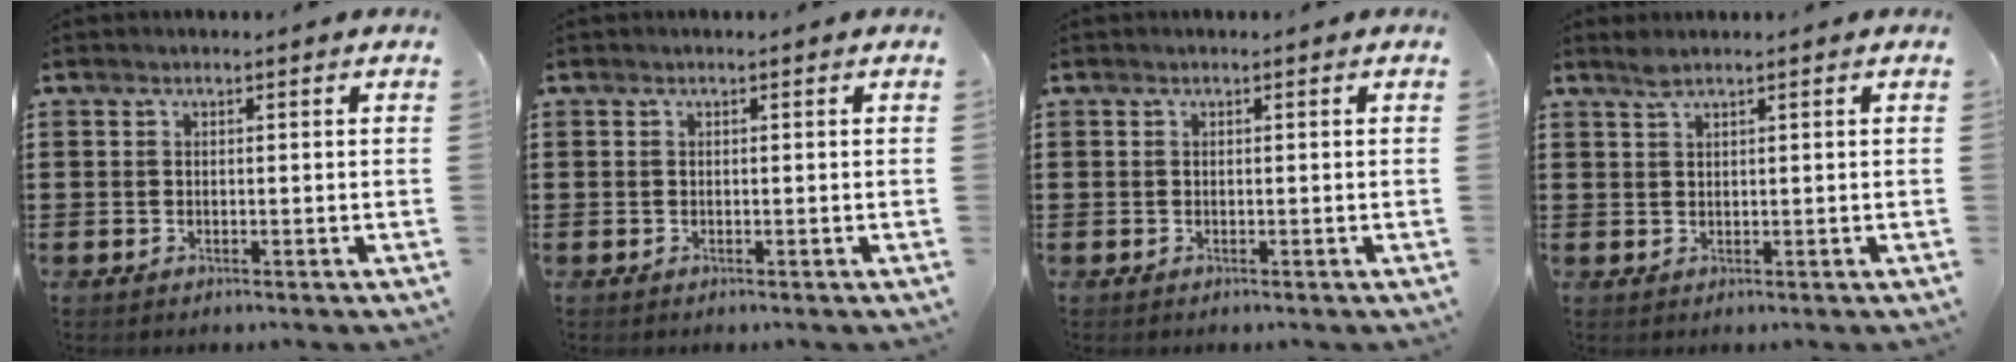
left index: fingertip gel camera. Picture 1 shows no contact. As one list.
[{"total": 0.0}, {"total": 0.0}, {"total": 1.6, "force": [1.2, 0.1, 1.0], "torque": [-0.022, 0.001, 0.021]}]